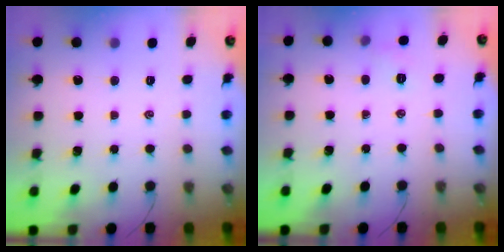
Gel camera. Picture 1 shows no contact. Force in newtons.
{"total": 4.2, "press": 4.0, "slide": 1.2}